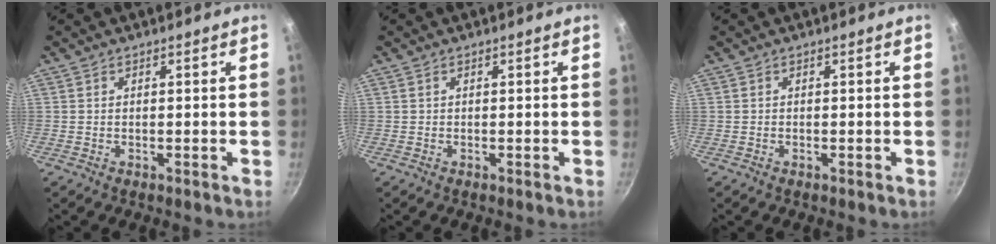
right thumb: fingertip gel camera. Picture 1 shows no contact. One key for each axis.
{"total": 0.0}
{"total": 0.0}